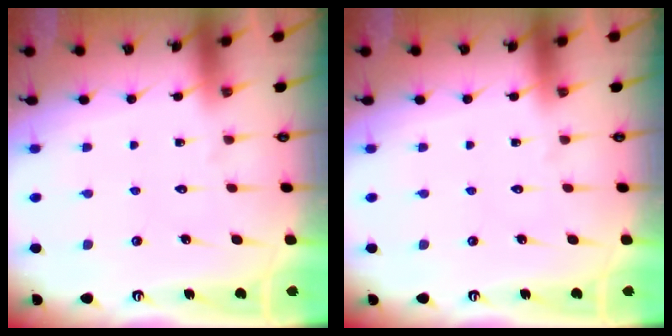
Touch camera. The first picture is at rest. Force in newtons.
{"total": 0.0}